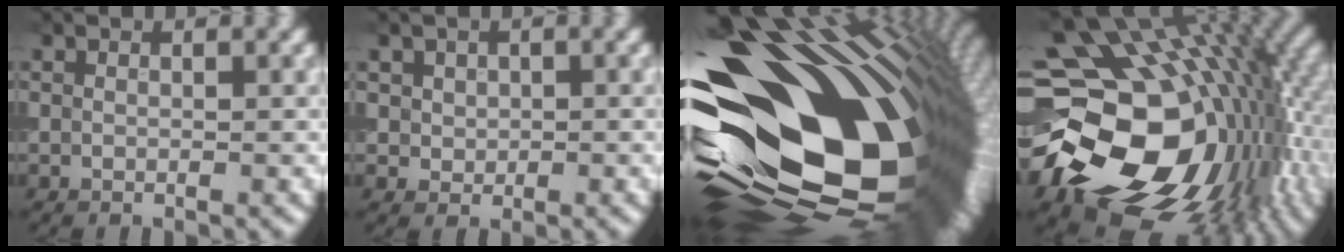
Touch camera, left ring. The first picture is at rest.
{"total": 2.3, "force": [0.8, 2.0, 0.8], "torque": [-0.019, 0.002, 0.022]}
{"total": 21.1, "force": [-1.5, 12.3, 17.1], "torque": [-0.271, -0.038, -0.014]}
{"total": 20.5, "force": [-1.7, 15.2, 13.6], "torque": [-0.266, -0.047, 0.004]}